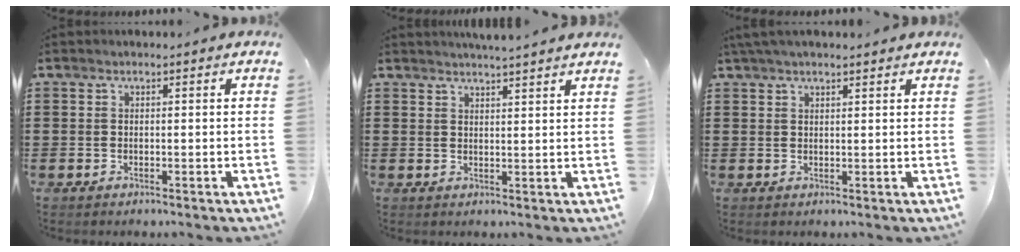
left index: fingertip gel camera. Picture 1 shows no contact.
{"total": 2.6, "force": [2.5, -0.5, 0.2], "torque": [-0.009, -0.010, 0.048]}
{"total": 2.1, "force": [1.9, 0.2, 1.0], "torque": [-0.023, 0.004, 0.036]}